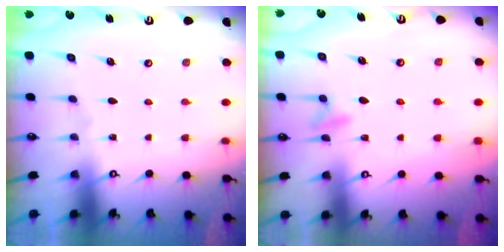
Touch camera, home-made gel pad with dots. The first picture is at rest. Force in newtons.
{"total": 6.8, "press": 6.7, "slide": 0.9}